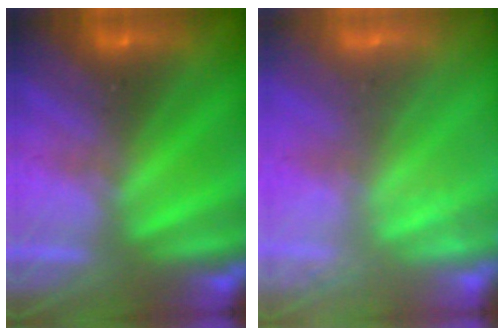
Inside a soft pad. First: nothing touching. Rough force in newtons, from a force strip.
{"total": 1.9}